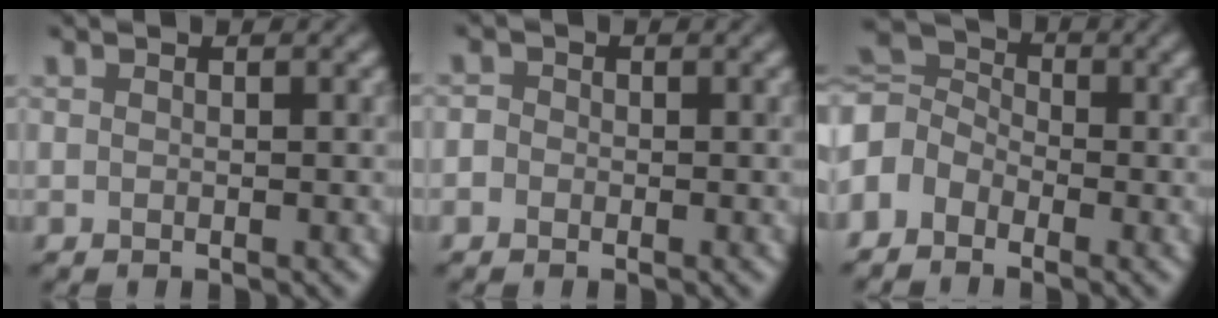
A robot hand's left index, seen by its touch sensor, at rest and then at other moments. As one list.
[{"total": 1.5, "force": [-0.4, 1.4, 0.3], "torque": [0.009, 0.011, -0.024]}, {"total": 4.2, "force": [-1.9, 3.3, 1.7], "torque": [-0.040, 0.012, -0.062]}]